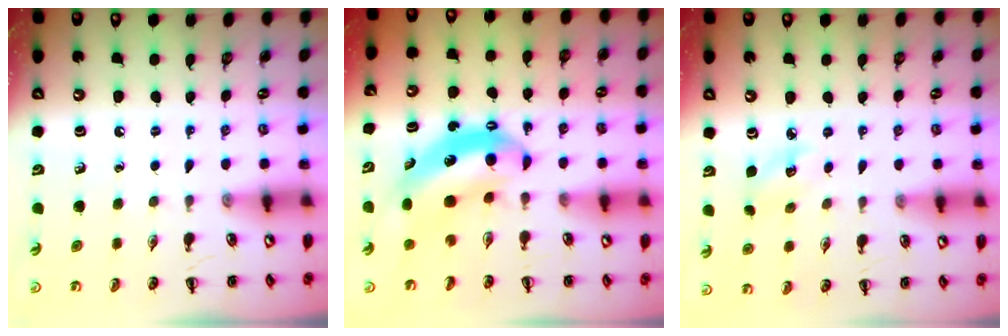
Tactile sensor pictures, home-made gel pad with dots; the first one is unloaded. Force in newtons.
{"total": 6.7, "press": 6.6, "slide": 1.5}
{"total": 5.2, "press": 5.0, "slide": 1.4}